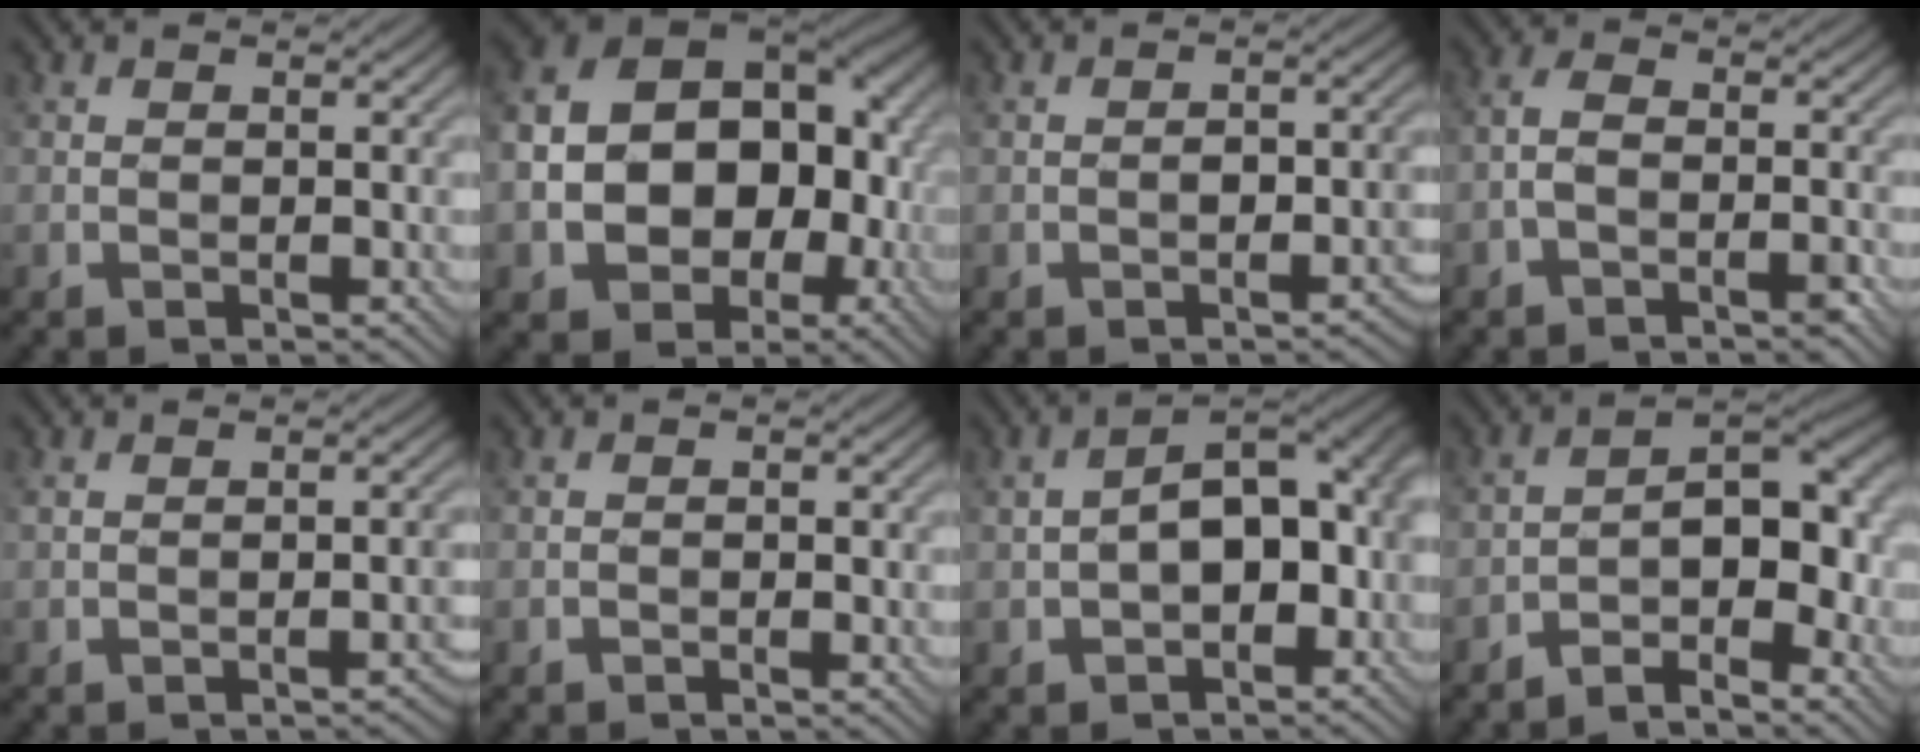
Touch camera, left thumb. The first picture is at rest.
{"total": 16.6, "force": [-2.3, 12.5, 10.8], "torque": [-0.190, -0.022, -0.025]}
{"total": 2.6, "force": [-1.0, 1.2, 2.0], "torque": [-0.027, 0.007, -0.015]}
{"total": 3.6, "force": [-1.9, 1.6, 2.6], "torque": [-0.050, 0.008, -0.043]}
{"total": 2.5, "force": [-1.1, 0.8, 2.1], "torque": [-0.031, 0.004, -0.020]}
{"total": 0.8, "force": [-0.5, 0.3, 0.5], "torque": [-0.005, 0.003, -0.010]}
{"total": 11.3, "force": [-1.3, 6.9, 8.9], "torque": [-0.133, 0.009, -0.024]}
{"total": 7.6, "force": [-4.2, 2.8, 5.6], "torque": [-0.070, 0.016, -0.079]}